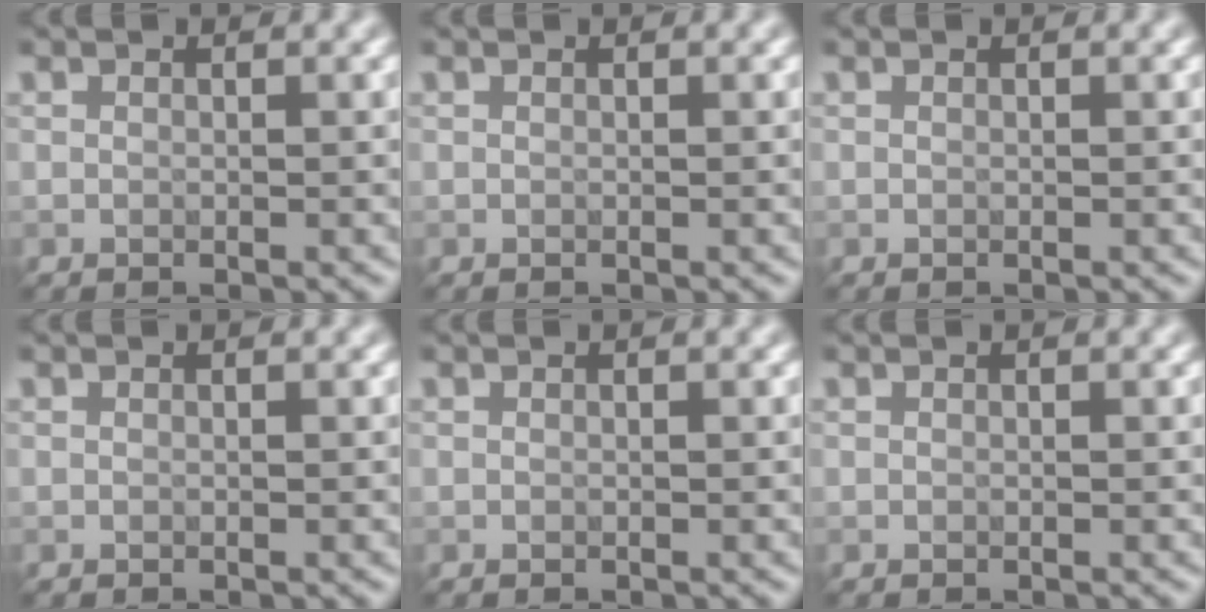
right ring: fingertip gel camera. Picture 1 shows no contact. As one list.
[{"total": 0.0}, {"total": 0.0}, {"total": 0.0}, {"total": 0.0}, {"total": 0.0}]